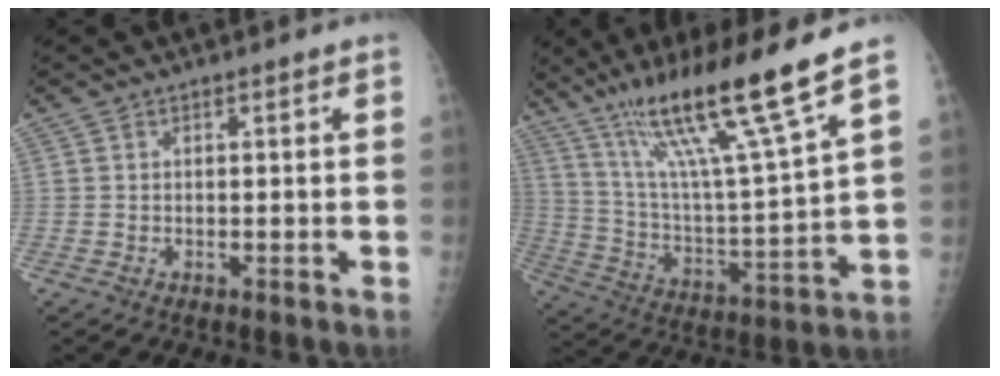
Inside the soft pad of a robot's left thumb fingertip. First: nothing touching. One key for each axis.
{"total": 20.1, "fx": 13.7, "fy": 0.3, "fz": 14.7, "tx": -0.236, "ty": -0.067, "tz": 0.246}